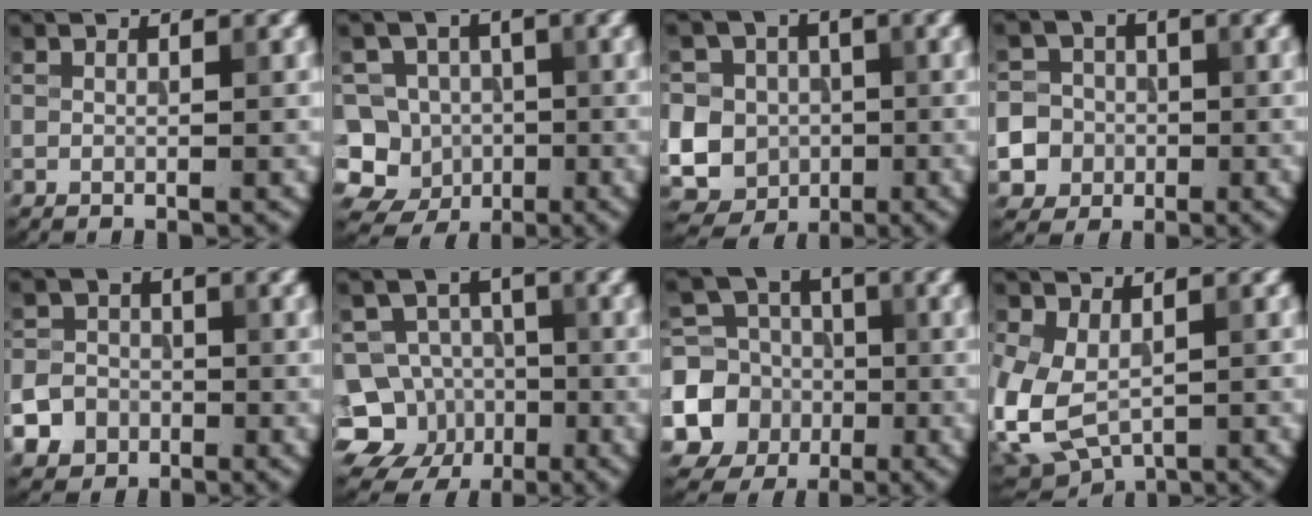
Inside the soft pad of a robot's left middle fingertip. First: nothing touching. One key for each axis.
{"total": 10.3, "fx": -3.4, "fy": 9.3, "fz": 2.8, "tx": -0.050, "ty": 0.022, "tz": -0.084}
{"total": 13.2, "fx": -1.0, "fy": 12.5, "fz": 4.1, "tx": -0.114, "ty": 0.017, "tz": -0.043}
{"total": 9.6, "fx": -3.0, "fy": 8.9, "fz": 2.1, "tx": -0.054, "ty": -0.007, "tz": -0.078}
{"total": 6.1, "fx": -3.3, "fy": 4.9, "fz": 1.4, "tx": -0.017, "ty": -0.015, "tz": -0.070}
{"total": 10.0, "fx": -4.3, "fy": 8.8, "fz": 2.2, "tx": -0.029, "ty": -0.004, "tz": -0.091}
{"total": 9.0, "fx": -2.2, "fy": 8.3, "fz": 3.0, "tx": -0.063, "ty": -0.010, "tz": -0.067}
{"total": 6.2, "fx": -0.8, "fy": 4.1, "fz": 4.6, "tx": -0.112, "ty": -0.017, "tz": -0.005}